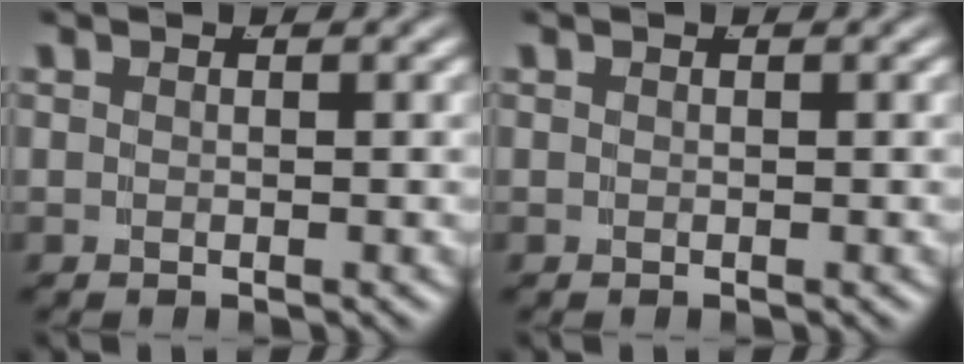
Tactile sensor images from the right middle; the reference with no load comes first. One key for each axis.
{"total": 0.0}